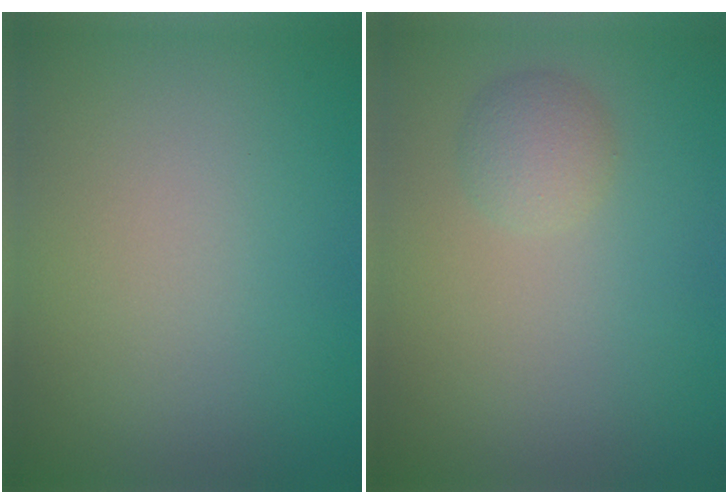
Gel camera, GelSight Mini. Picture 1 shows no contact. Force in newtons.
{"total": 1.8, "press": 1.8, "slide": 0.1}